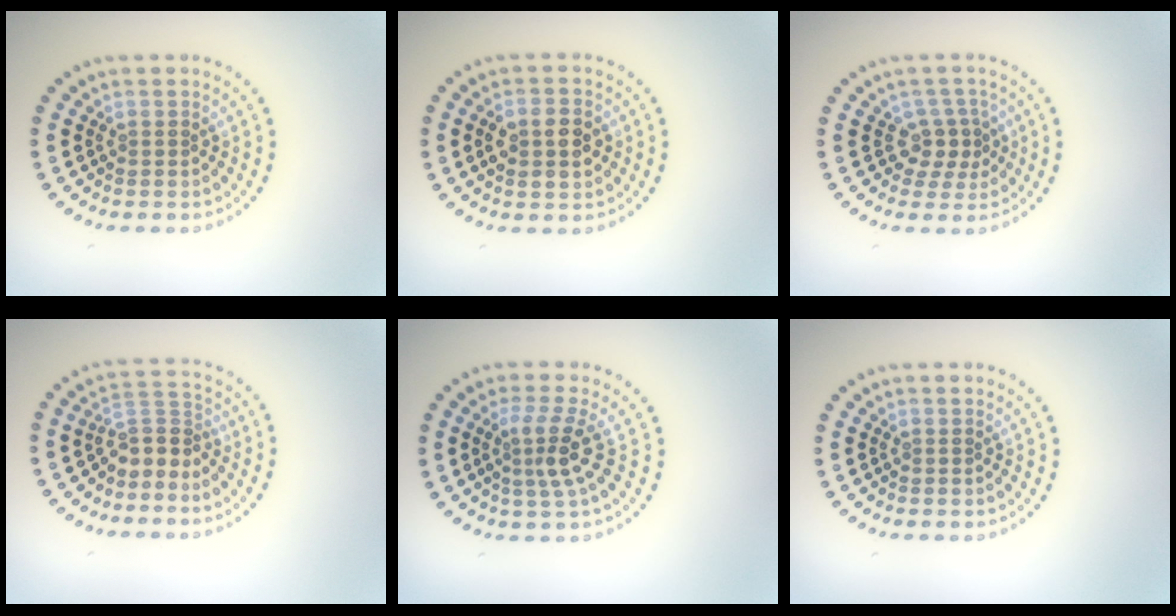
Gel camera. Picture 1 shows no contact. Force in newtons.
{"total": 3.6, "press": 3.6, "slide": 0.2}
{"total": 2.5, "press": 2.0, "slide": 1.5}
{"total": 2.8, "press": 2.1, "slide": 1.8}
{"total": 3.1, "press": 2.3, "slide": 2.1}
{"total": 0.0}